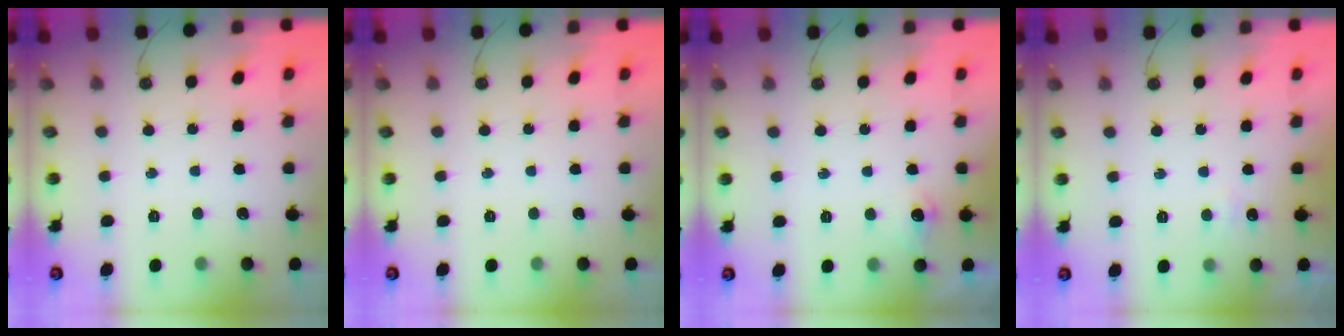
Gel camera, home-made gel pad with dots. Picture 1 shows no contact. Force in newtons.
{"total": 0.0}
{"total": 5.9, "press": 5.8, "slide": 1.1}
{"total": 2.9, "press": 2.5, "slide": 1.6}